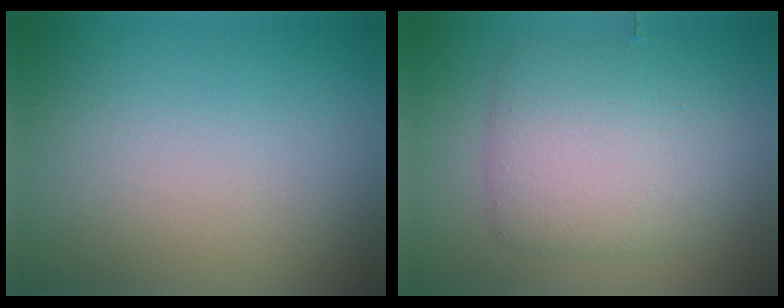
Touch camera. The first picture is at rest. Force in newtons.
{"total": 5.1, "press": 5.1, "slide": 0.1}